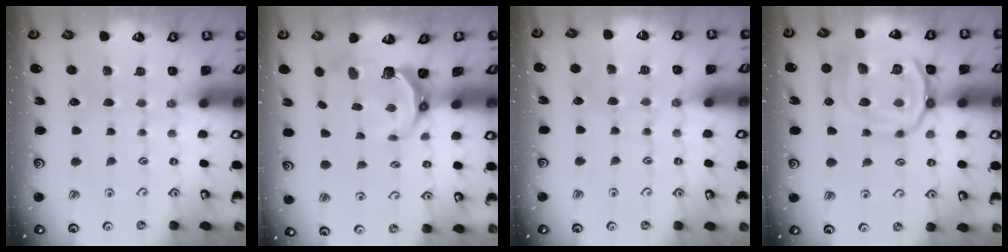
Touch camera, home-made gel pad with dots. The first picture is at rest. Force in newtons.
{"total": 8.1, "press": 6.9, "slide": 4.2}
{"total": 2.8, "press": 2.7, "slide": 0.5}
{"total": 17.5, "press": 17.4, "slide": 1.6}